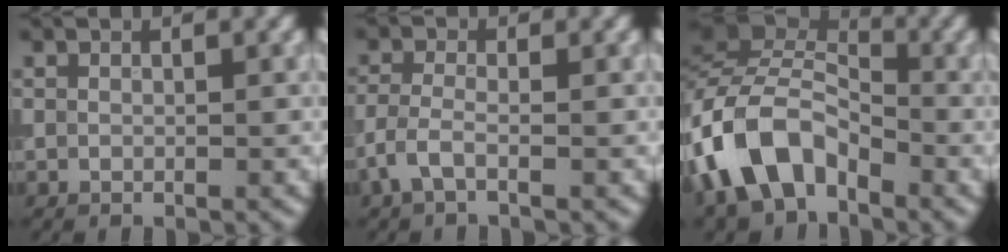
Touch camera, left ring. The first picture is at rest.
{"total": 2.2, "force": [-1.1, 0.8, 1.7], "torque": [-0.042, 0.002, -0.033]}
{"total": 9.0, "force": [-4.7, 5.4, 5.5], "torque": [-0.108, 0.011, -0.109]}